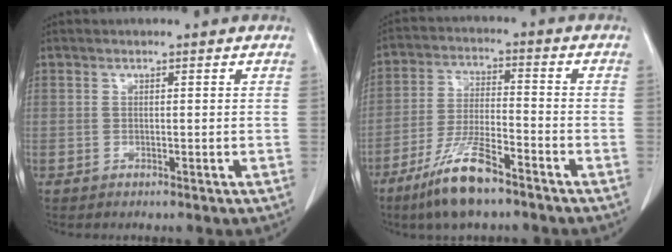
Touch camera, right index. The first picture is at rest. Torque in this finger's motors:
{"motor_torque": [0.95, -0.81, 0.45, 0.14]}